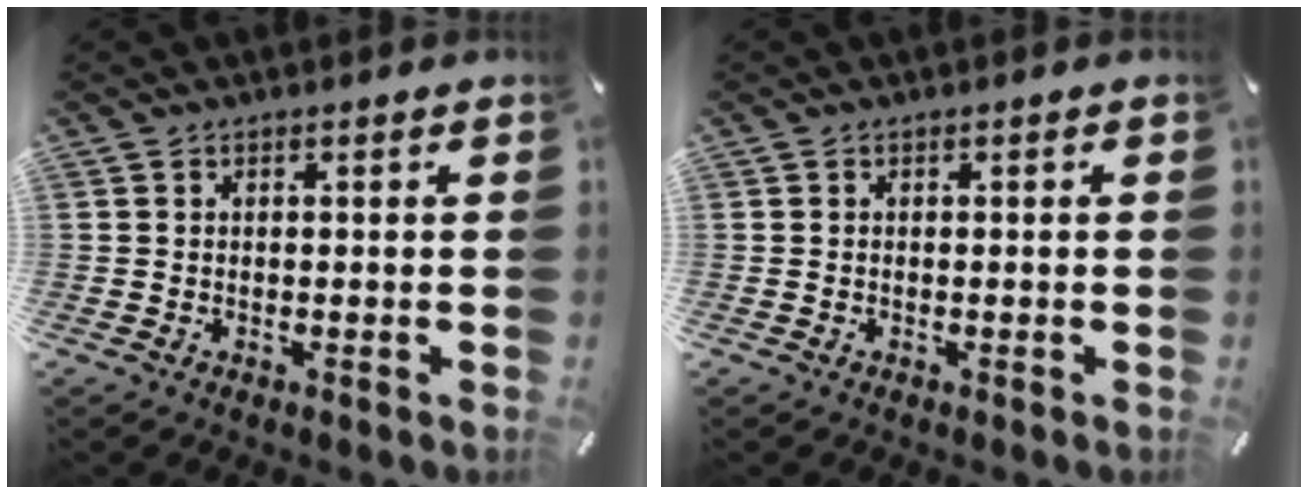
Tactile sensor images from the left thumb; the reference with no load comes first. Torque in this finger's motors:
{"motor_torque": [-0.01, 0.01, 0.00, 0.00, 0.00]}